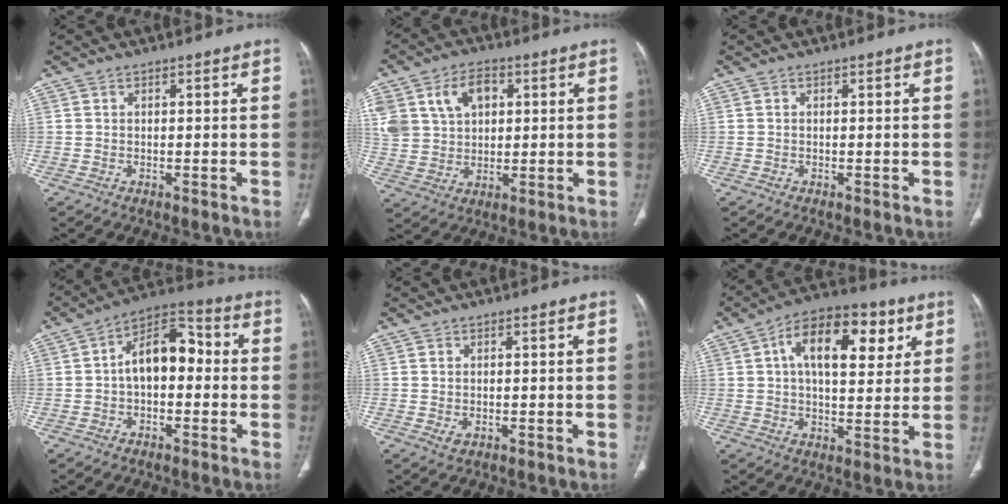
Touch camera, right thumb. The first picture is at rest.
{"total": 13.5, "force": [4.7, 9.8, 8.1], "torque": [-0.150, 0.004, 0.094]}
{"total": 0.0}
{"total": 11.2, "force": [-0.1, 6.7, 9.0], "torque": [-0.121, 0.040, -0.014]}
{"total": 1.5, "force": [-0.3, 1.0, 1.1], "torque": [-0.024, 0.001, 0.000]}
{"total": 16.3, "force": [5.5, 8.6, 12.8], "torque": [-0.164, 0.005, 0.078]}